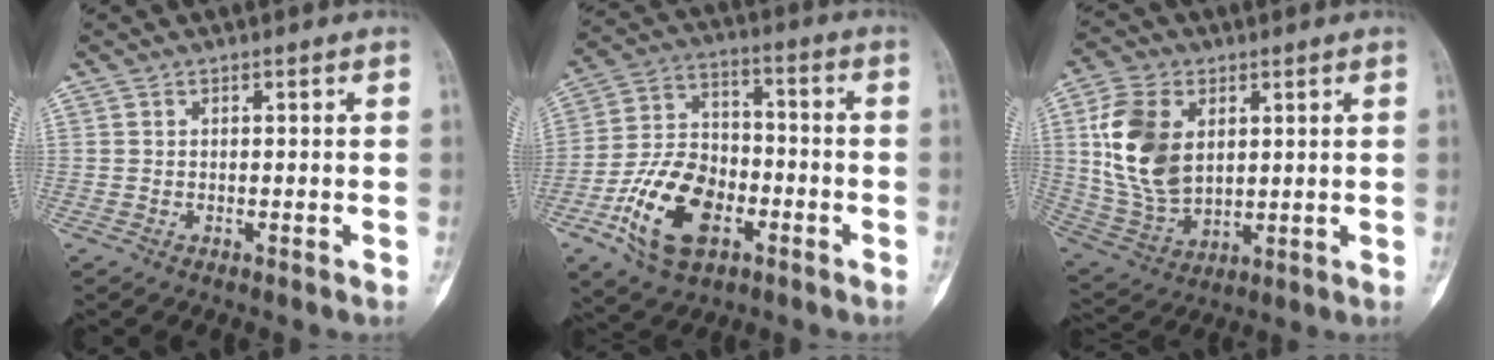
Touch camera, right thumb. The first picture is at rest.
{"total": 16.5, "force": [-6.5, 10.1, 11.3], "torque": [-0.192, 0.033, -0.116]}
{"total": 15.3, "force": [3.6, 10.0, 11.0], "torque": [-0.203, -0.011, 0.079]}